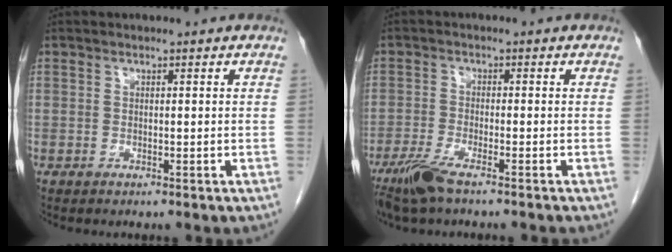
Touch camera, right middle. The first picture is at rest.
{"total": 6.1, "force": [-4.5, 0.7, 4.1], "torque": [-0.082, -0.016, -0.079]}